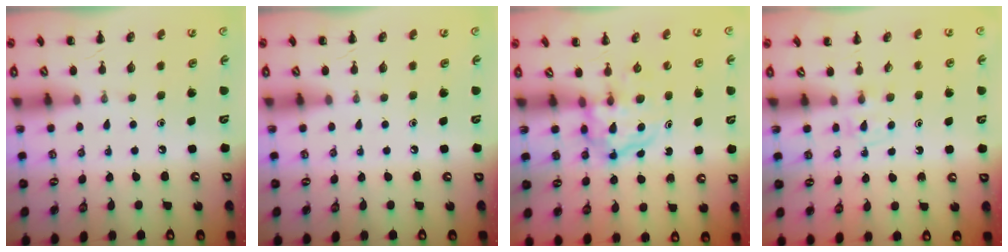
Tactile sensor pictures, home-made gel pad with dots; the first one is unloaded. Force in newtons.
{"total": 0.0}
{"total": 3.8, "press": 3.7, "slide": 0.4}
{"total": 3.4, "press": 3.1, "slide": 1.5}